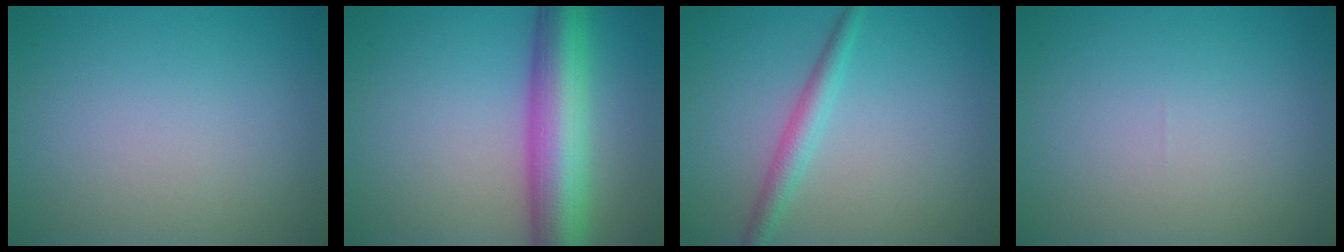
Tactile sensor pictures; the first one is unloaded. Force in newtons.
{"total": 9.1, "press": 9.1, "slide": 0.1}
{"total": 2.3, "press": 2.3, "slide": 0.0}
{"total": 0.0}